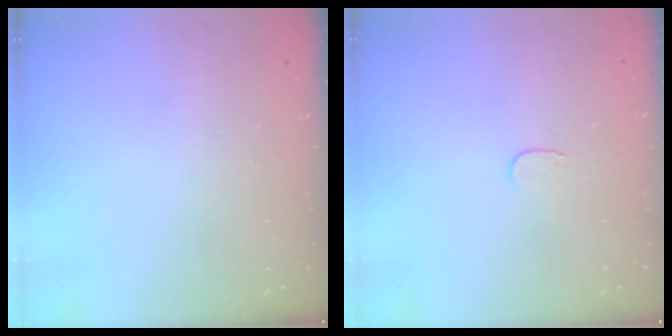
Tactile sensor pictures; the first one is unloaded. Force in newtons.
{"total": 3.4, "press": 3.4, "slide": 0.4}